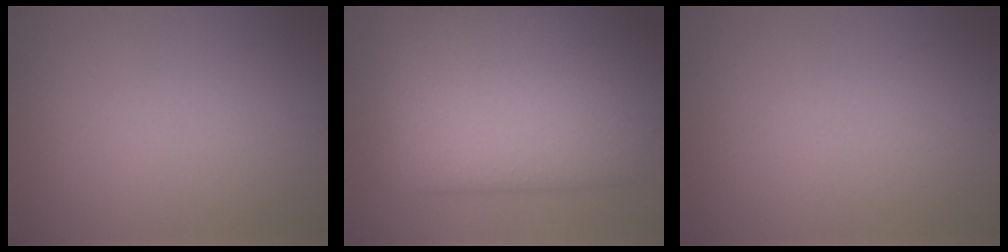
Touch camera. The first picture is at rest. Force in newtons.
{"total": 14.0, "press": 14.0, "slide": 0.7}
{"total": 0.0}